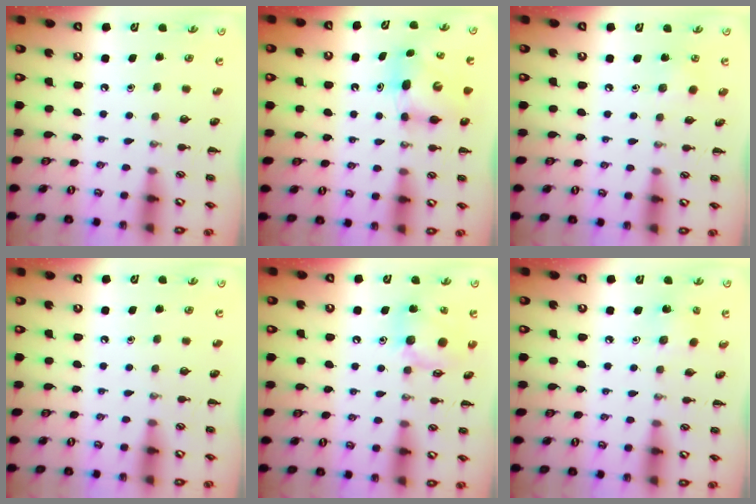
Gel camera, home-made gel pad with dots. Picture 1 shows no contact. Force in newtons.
{"total": 7.3, "press": 7.2, "slide": 0.4}
{"total": 5.5, "press": 5.2, "slide": 1.5}
{"total": 0.0}
{"total": 13.0, "press": 12.9, "slide": 1.6}
{"total": 1.5, "press": 1.4, "slide": 0.4}